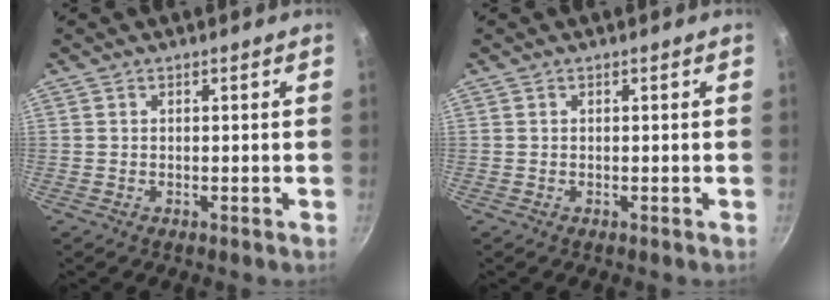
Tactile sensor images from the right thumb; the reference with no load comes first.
{"total": 0.0}